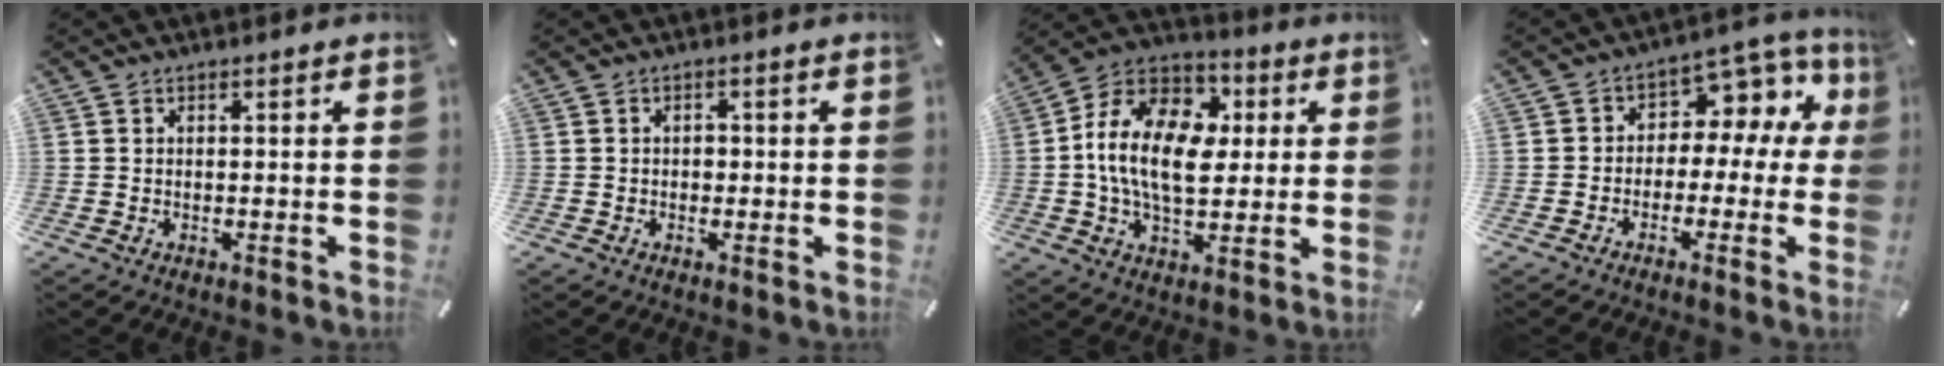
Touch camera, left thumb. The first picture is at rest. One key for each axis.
{"total": 1.4, "fx": -0.2, "fy": 1.2, "fz": 0.7, "tx": -0.008, "ty": 0.002, "tz": -0.008}
{"total": 17.8, "fx": 1.1, "fy": 12.2, "fz": 12.9, "tx": -0.268, "ty": 0.006, "tz": 0.017}
{"total": 8.6, "fx": 1.4, "fy": 6.9, "fz": 5.0, "tx": -0.073, "ty": -0.009, "tz": 0.024}